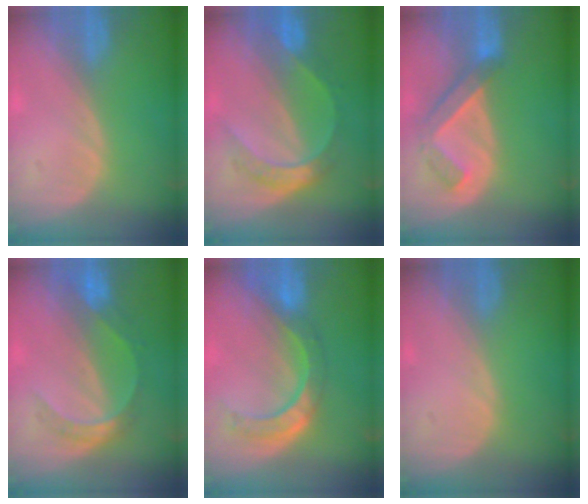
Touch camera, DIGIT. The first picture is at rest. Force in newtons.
{"total": 6.1, "press": 6.1, "slide": 0.3}
{"total": 5.6, "press": 5.6, "slide": 0.3}
{"total": 6.3, "press": 5.4, "slide": 3.2}
{"total": 8.6, "press": 7.3, "slide": 4.7}
{"total": 0.0}